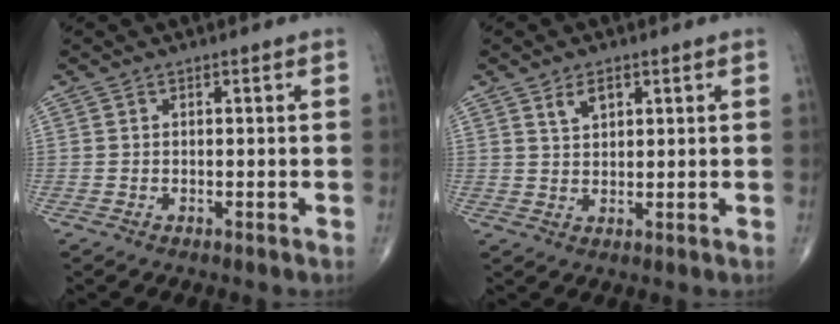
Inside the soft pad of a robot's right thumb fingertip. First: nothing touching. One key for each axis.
{"total": 3.5, "fx": 1.9, "fy": 1.9, "fz": 2.2, "tx": -0.032, "ty": -0.009, "tz": 0.037}